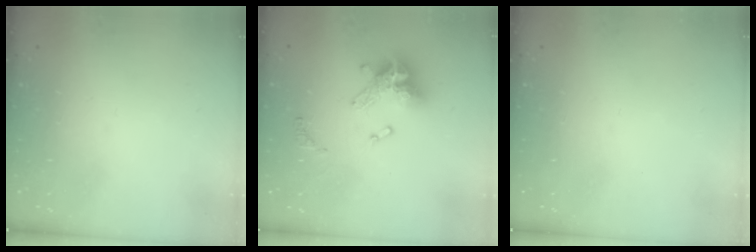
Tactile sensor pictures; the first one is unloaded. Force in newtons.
{"total": 13.1, "press": 13.0, "slide": 1.4}
{"total": 0.0}